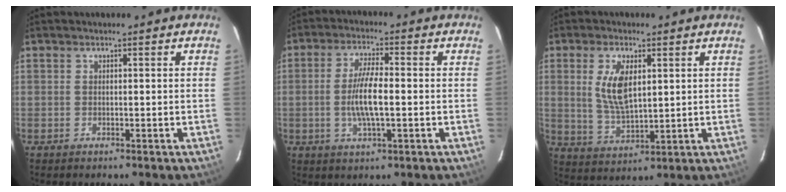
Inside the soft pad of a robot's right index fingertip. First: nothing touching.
{"total": 7.4, "force": [-1.0, 1.8, 7.1], "torque": [-0.138, -0.002, -0.020]}
{"total": 8.8, "force": [2.2, 4.1, 7.4], "torque": [-0.147, -0.001, 0.052]}